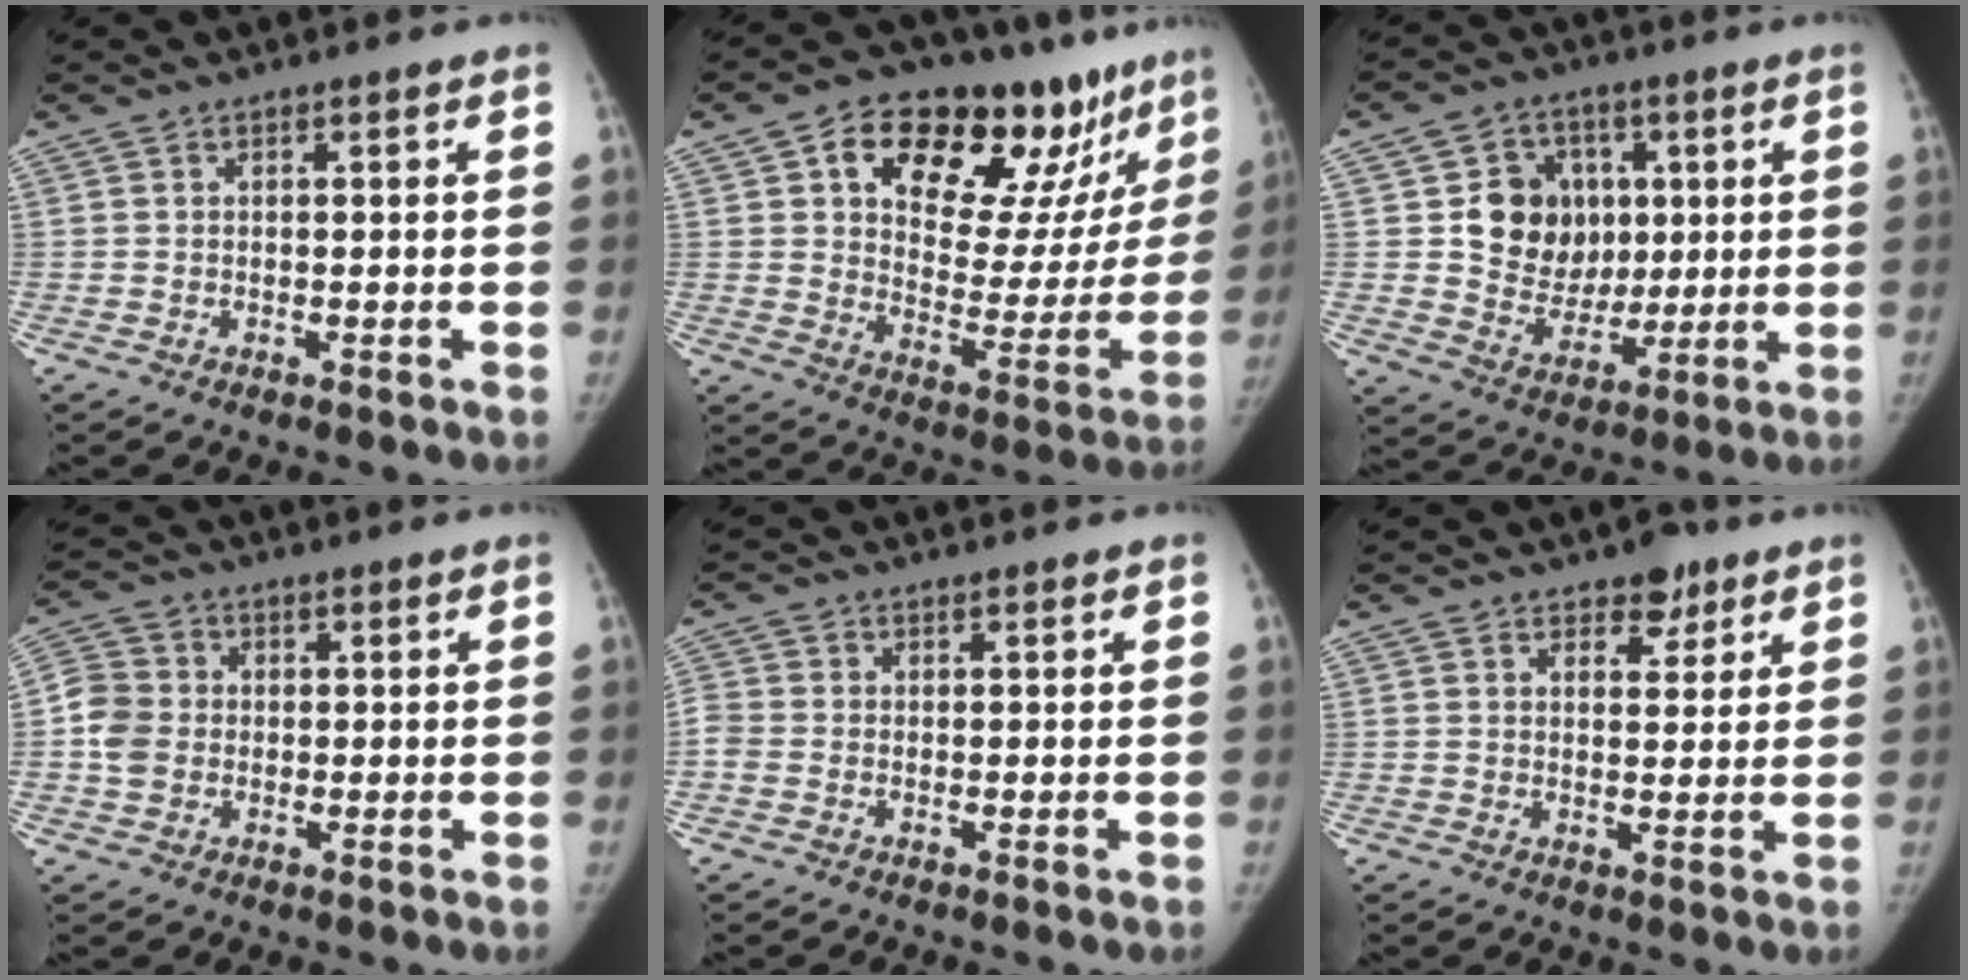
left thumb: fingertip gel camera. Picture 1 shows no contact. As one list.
[{"total": 26.4, "force": [15.9, 12.6, 17.0], "torque": [-0.185, -0.041, 0.235]}, {"total": 12.7, "force": [2.7, 11.1, 5.5], "torque": [-0.032, -0.004, 0.059]}, {"total": 6.2, "force": [-0.6, 5.6, 2.7], "torque": [-0.046, 0.011, -0.018]}, {"total": 3.1, "force": [-0.8, 2.4, 1.8], "torque": [-0.047, 0.002, -0.023]}, {"total": 4.7, "force": [3.0, 2.7, 2.3], "torque": [-0.004, -0.015, 0.042]}]